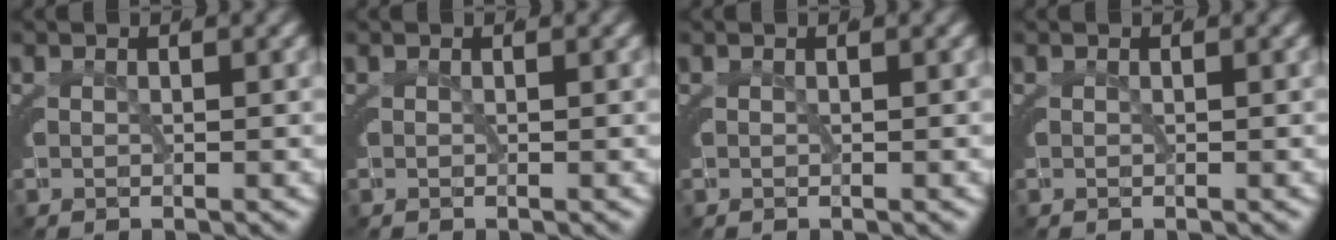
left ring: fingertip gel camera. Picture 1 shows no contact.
{"total": 0.0}
{"total": 0.0}
{"total": 0.0}